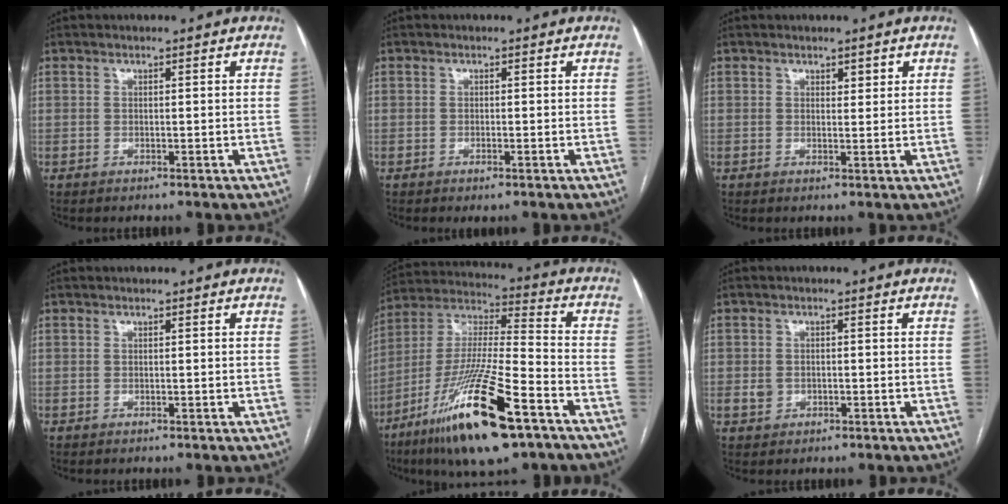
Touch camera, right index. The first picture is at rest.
{"total": 0.8, "force": [-0.6, 0.1, 0.6], "torque": [-0.009, -0.002, -0.006]}
{"total": 1.4, "force": [0.9, 0.6, 0.8], "torque": [-0.011, 0.000, 0.013]}
{"total": 0.0}
{"total": 22.1, "force": [-12.1, 3.0, 18.2], "torque": [-0.361, -0.042, -0.215]}
{"total": 2.1, "force": [-0.4, 1.8, 1.0], "torque": [-0.016, 0.006, 0.001]}